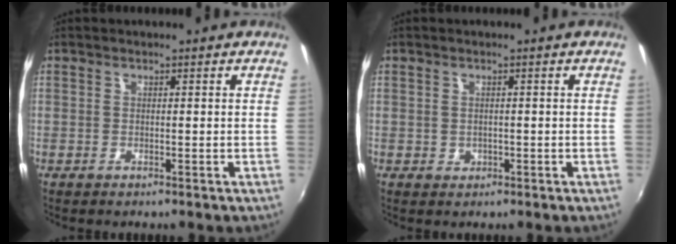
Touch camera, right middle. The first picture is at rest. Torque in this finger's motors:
{"motor_torque": [0.17, -0.09, -0.01, 0.01]}